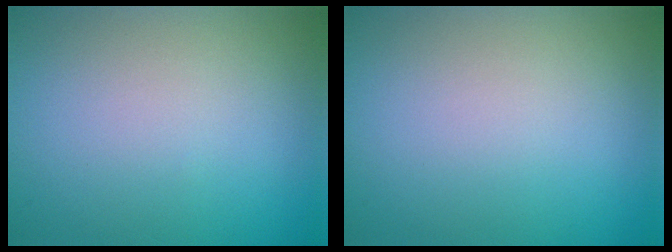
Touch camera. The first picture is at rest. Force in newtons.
{"total": 0.0}